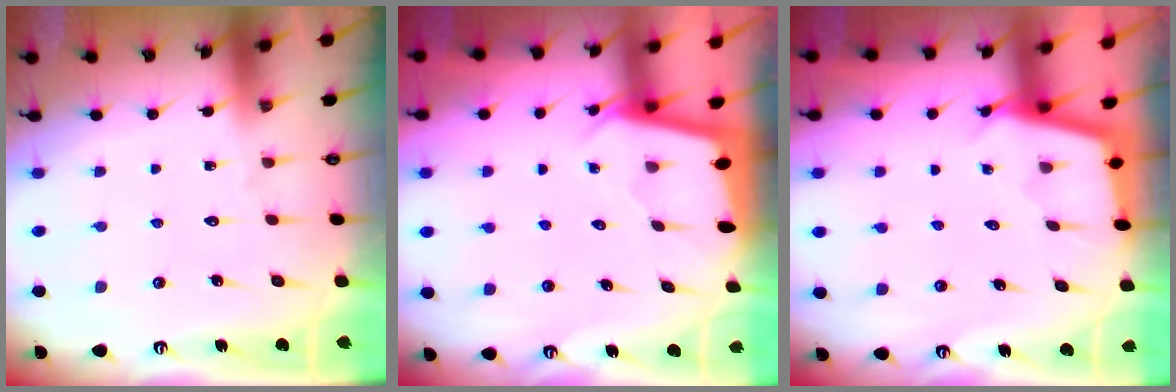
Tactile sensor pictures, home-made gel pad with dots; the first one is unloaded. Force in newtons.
{"total": 1.7, "press": 1.7, "slide": 0.1}
{"total": 2.2, "press": 2.2, "slide": 0.1}